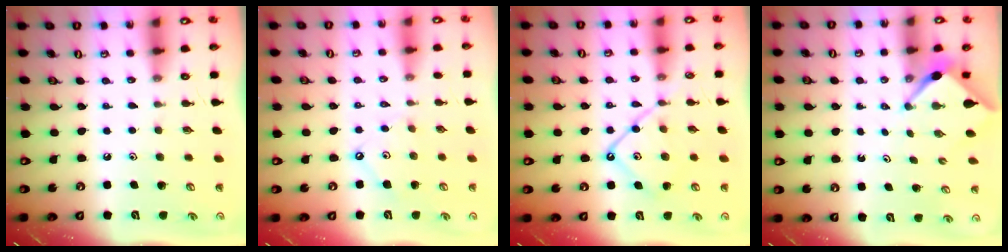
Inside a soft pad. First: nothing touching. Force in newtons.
{"total": 5.0, "press": 4.9, "slide": 0.6}
{"total": 11.0, "press": 11.0, "slide": 1.0}
{"total": 2.4, "press": 2.4, "slide": 0.3}